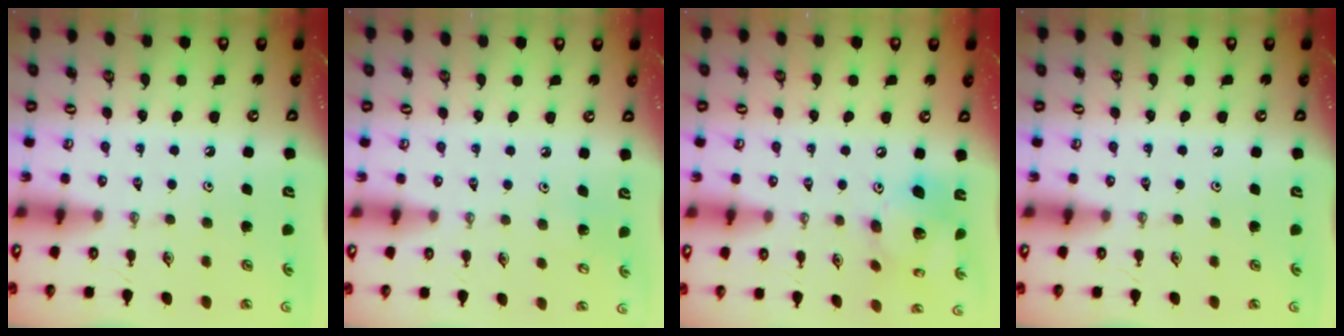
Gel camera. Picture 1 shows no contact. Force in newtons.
{"total": 4.2, "press": 4.2, "slide": 0.4}
{"total": 14.4, "press": 14.3, "slide": 1.9}
{"total": 0.0}